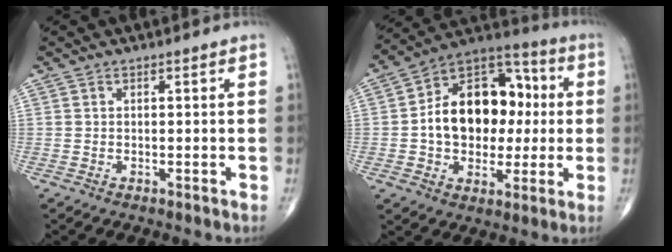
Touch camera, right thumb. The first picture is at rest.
{"total": 19.8, "force": [0.8, 13.7, 14.3], "torque": [-0.173, 0.034, 0.010]}